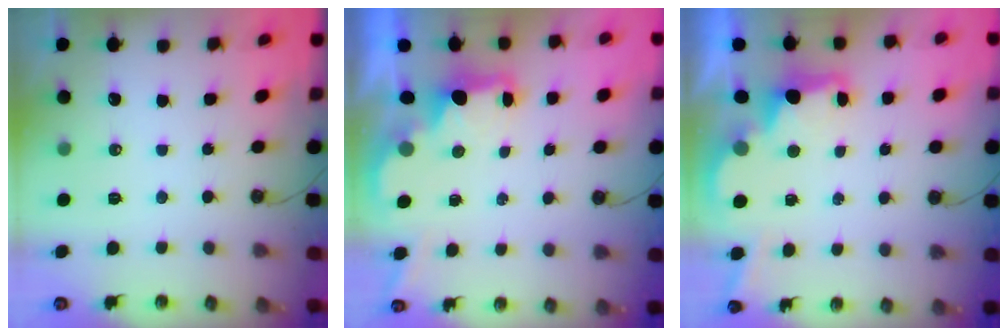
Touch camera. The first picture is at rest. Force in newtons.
{"total": 2.1, "press": 2.0, "slide": 0.7}
{"total": 2.7, "press": 2.6, "slide": 0.8}